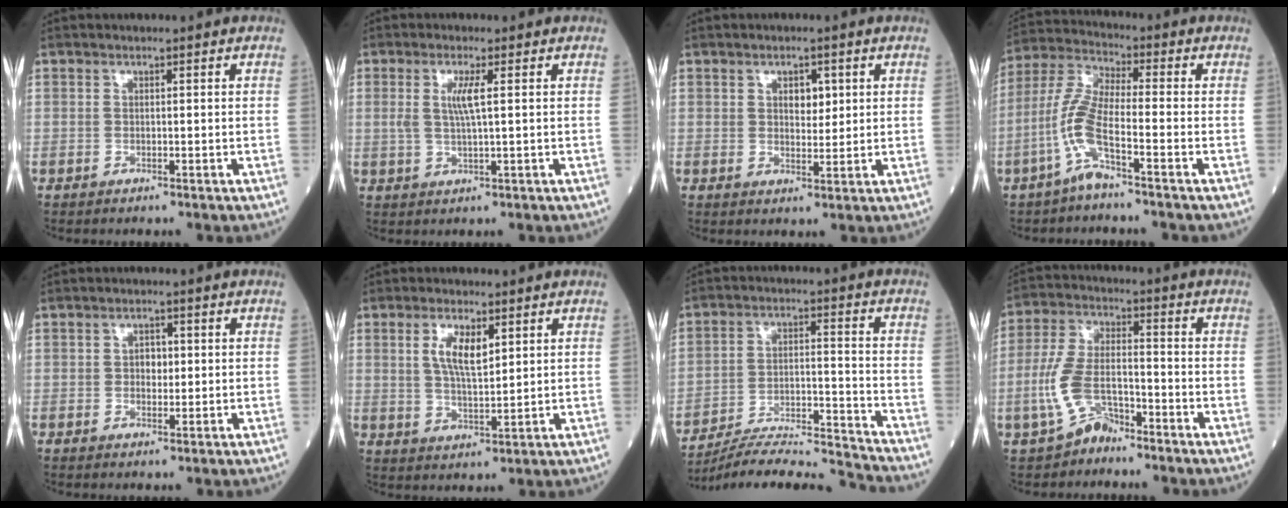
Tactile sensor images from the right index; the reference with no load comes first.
{"total": 3.7, "force": [0.8, 0.1, 3.6], "torque": [-0.078, -0.001, 0.016]}
{"total": 3.0, "force": [1.1, 1.7, 2.1], "torque": [-0.026, 0.000, 0.016]}
{"total": 7.7, "force": [-3.7, 0.8, 6.8], "torque": [-0.157, 0.006, -0.081]}
{"total": 2.3, "force": [0.2, 1.6, 1.7], "torque": [-0.023, 0.002, 0.003]}
{"total": 5.7, "force": [2.2, 1.7, 4.9], "torque": [-0.097, 0.001, 0.044]}
{"total": 15.1, "force": [-14.7, -1.6, 2.9], "torque": [-0.046, 0.015, -0.241]}
{"total": 7.7, "force": [-4.3, 3.8, 5.1], "torque": [-0.127, 0.010, -0.089]}